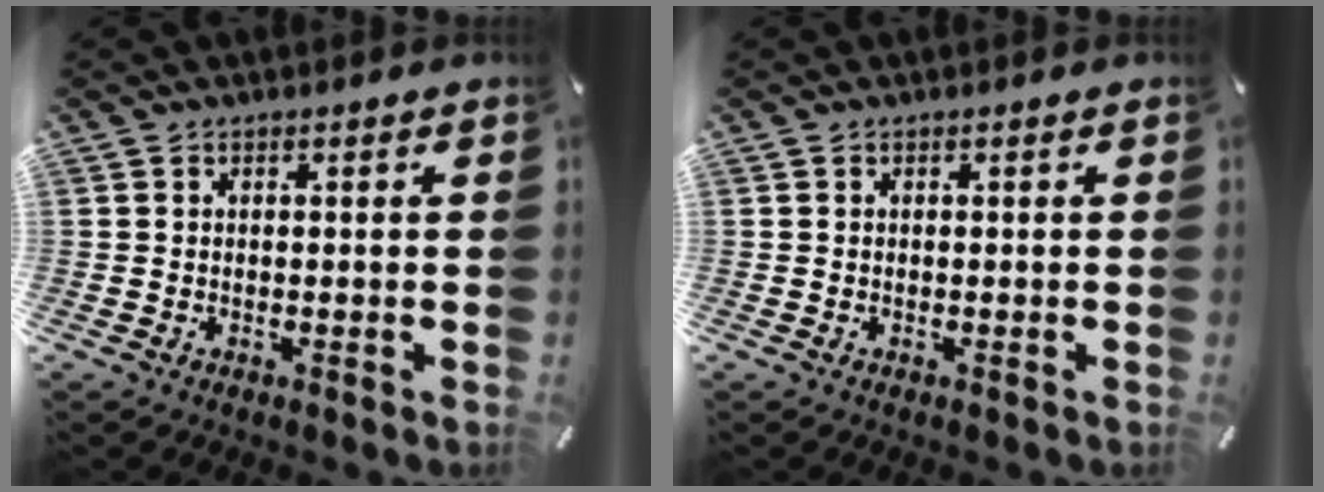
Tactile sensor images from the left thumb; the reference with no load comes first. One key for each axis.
{"total": 0.0}